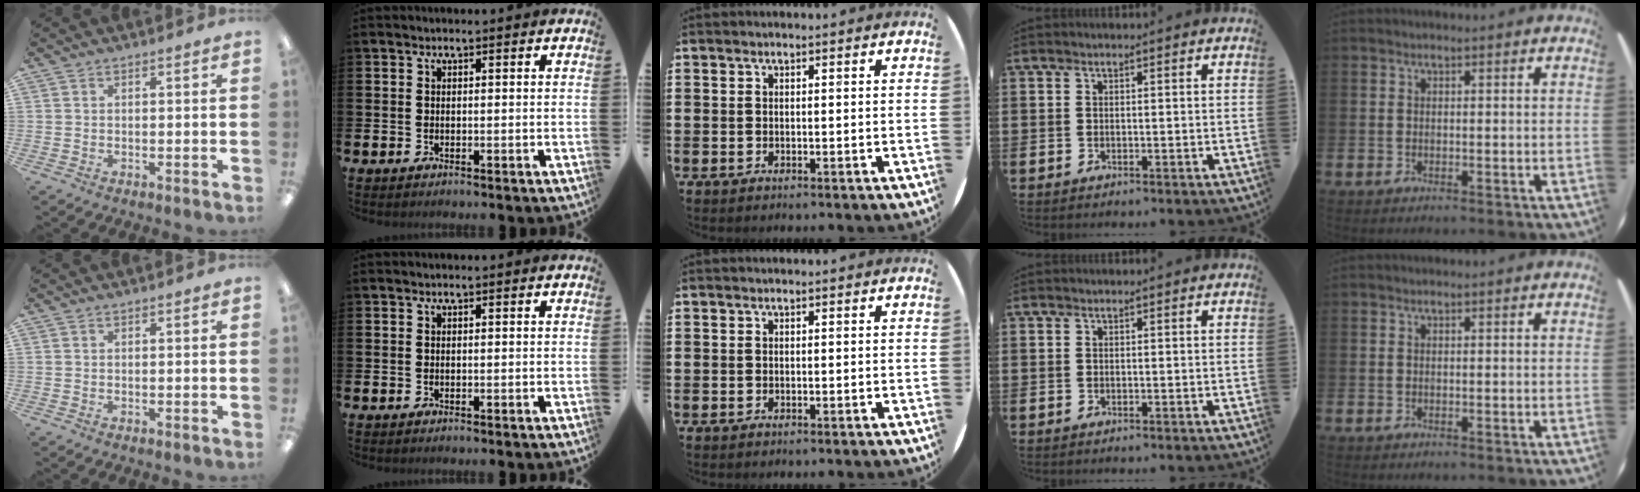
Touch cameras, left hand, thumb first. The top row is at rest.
{}